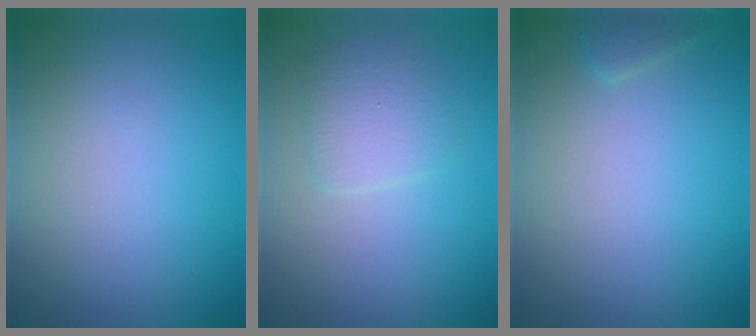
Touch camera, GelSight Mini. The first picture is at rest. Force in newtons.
{"total": 2.3, "press": 2.3, "slide": 0.1}
{"total": 0.9, "press": 0.9, "slide": 0.0}